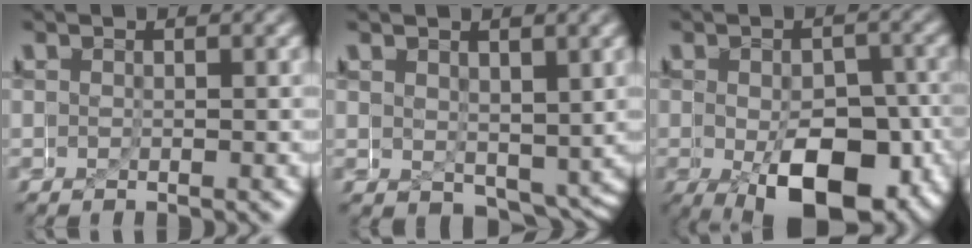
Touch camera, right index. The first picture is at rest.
{"total": 2.2, "force": [-1.0, 1.4, 1.3], "torque": [-0.024, -0.026, -0.002]}
{"total": 7.5, "force": [-3.6, 3.4, 5.6], "torque": [-0.076, -0.032, -0.043]}